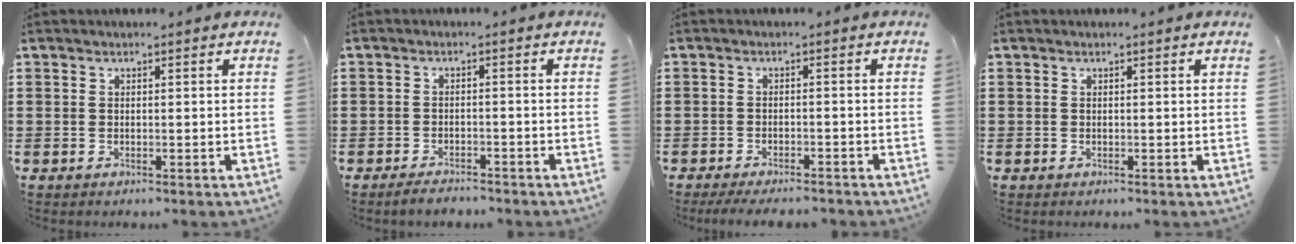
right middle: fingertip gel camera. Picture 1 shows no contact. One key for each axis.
{"total": 2.2, "fx": -2.1, "fy": 0.5, "fz": 0.3, "tx": -0.009, "ty": 0.002, "tz": -0.044}
{"total": 2.5, "fx": -2.4, "fy": 0.2, "fz": 0.5, "tx": -0.010, "ty": 0.000, "tz": -0.050}
{"total": 0.0}